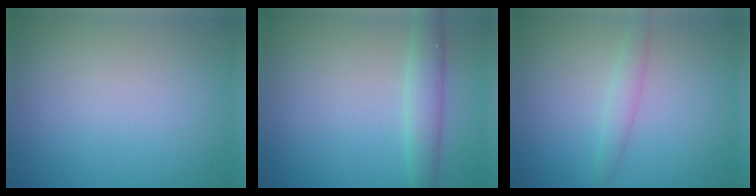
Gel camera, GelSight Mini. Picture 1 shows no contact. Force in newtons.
{"total": 2.8, "press": 2.8, "slide": 0.1}
{"total": 1.6, "press": 1.6, "slide": 0.0}